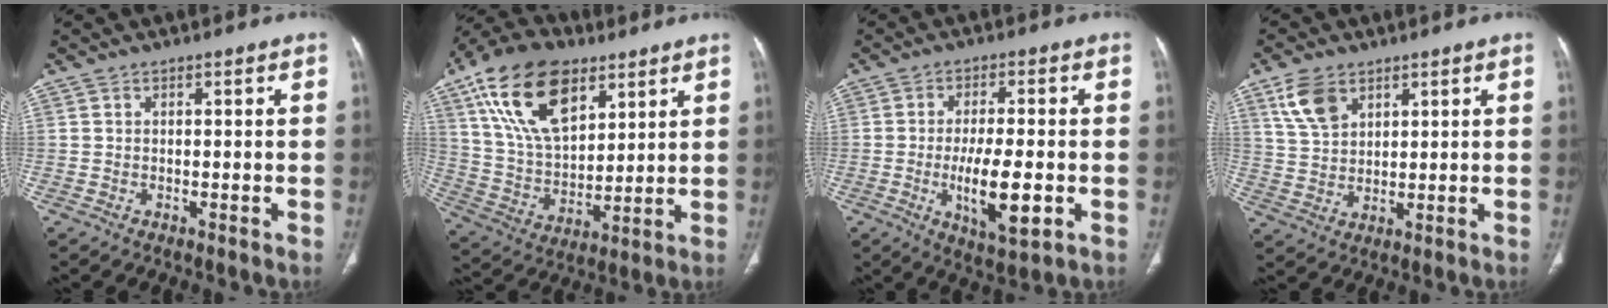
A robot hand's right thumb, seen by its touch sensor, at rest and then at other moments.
{"total": 20.9, "force": [10.5, 11.6, 13.8], "torque": [-0.234, -0.026, 0.194]}
{"total": 11.0, "force": [-2.5, 3.5, 10.2], "torque": [-0.174, -0.009, -0.036]}
{"total": 7.3, "force": [4.1, 4.4, 4.1], "torque": [-0.069, -0.013, 0.089]}